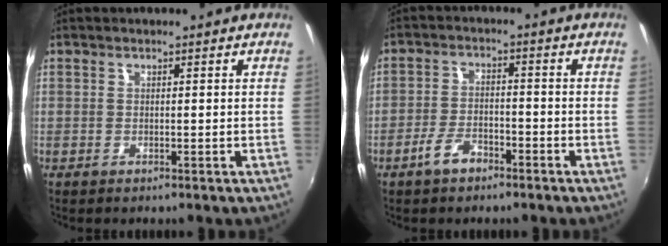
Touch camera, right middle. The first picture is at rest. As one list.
[{"total": 5.1, "force": [-3.5, 2.2, 2.9], "torque": [-0.066, 0.002, -0.061]}]